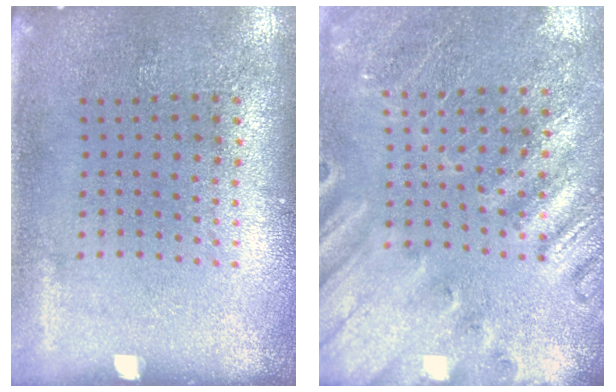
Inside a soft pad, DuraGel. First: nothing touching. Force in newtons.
{"total": 2.3, "press": 2.3, "slide": 0.3}